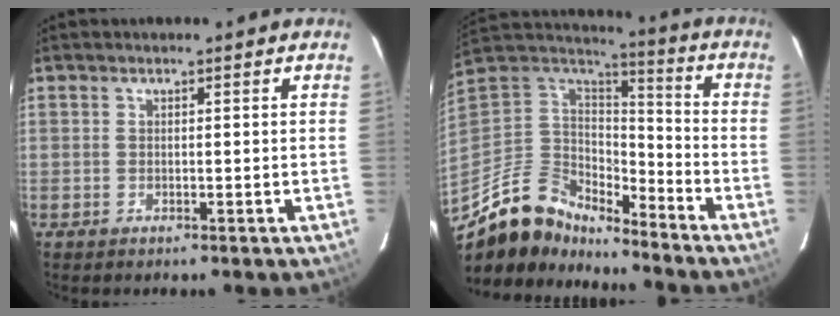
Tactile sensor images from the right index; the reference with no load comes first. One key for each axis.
{"total": 14.9, "fx": -12.3, "fy": 6.9, "fz": 4.8, "tx": -0.124, "ty": 0.017, "tz": -0.231}